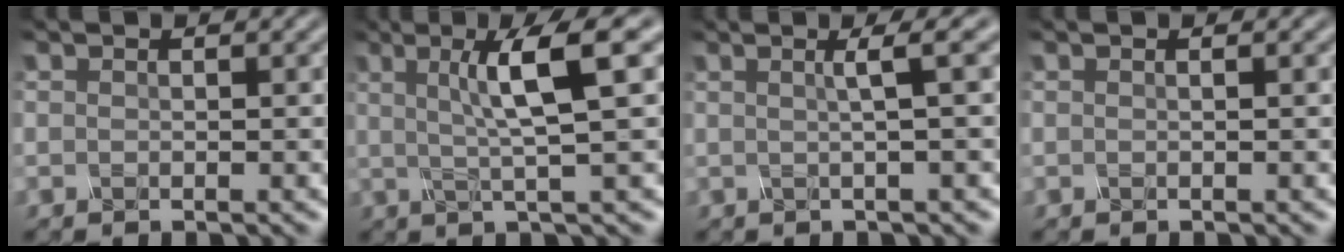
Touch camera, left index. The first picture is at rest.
{"total": 6.4, "force": [1.7, 0.9, 6.1], "torque": [-0.097, 0.012, 0.029]}
{"total": 3.4, "force": [0.7, 0.6, 3.3], "torque": [-0.044, 0.015, 0.003]}
{"total": 0.7, "force": [0.1, 0.3, 0.6], "torque": [-0.003, 0.003, -0.004]}